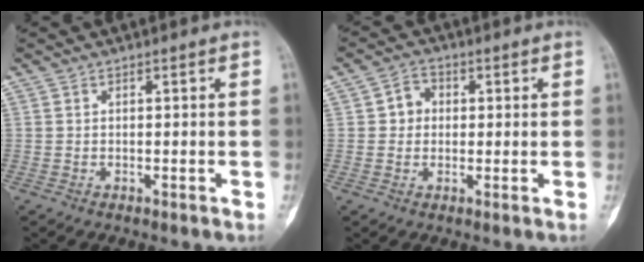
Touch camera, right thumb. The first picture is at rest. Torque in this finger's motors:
{"motor_torque": [-0.67, -0.19, 0.07, -0.46, 0.00]}